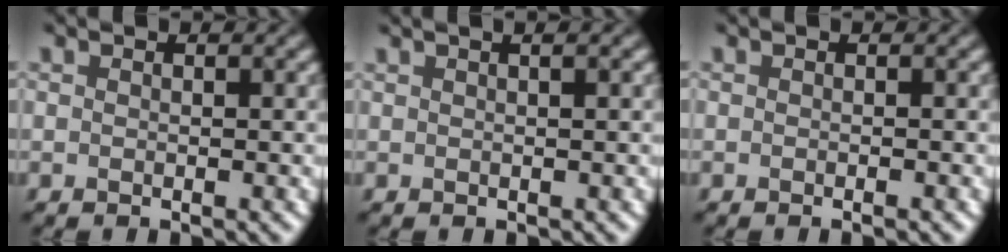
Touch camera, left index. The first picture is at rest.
{"total": 1.7, "force": [1.0, 0.5, 1.3], "torque": [-0.015, 0.002, 0.007]}
{"total": 0.6, "force": [-0.4, -0.1, 0.5], "torque": [-0.007, 0.001, -0.004]}